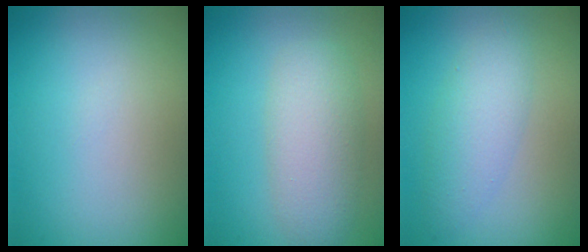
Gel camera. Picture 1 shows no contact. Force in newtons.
{"total": 4.4, "press": 4.4, "slide": 0.1}
{"total": 3.2, "press": 3.2, "slide": 0.1}